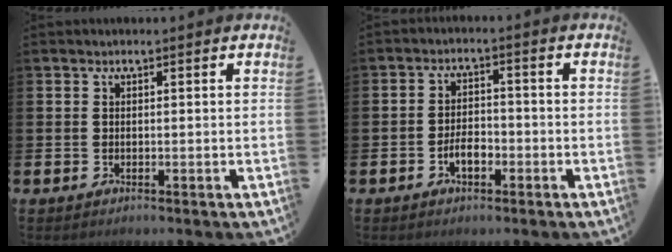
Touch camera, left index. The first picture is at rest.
{"total": 3.3, "force": [-1.5, 1.7, 2.4], "torque": [-0.033, 0.002, -0.031]}